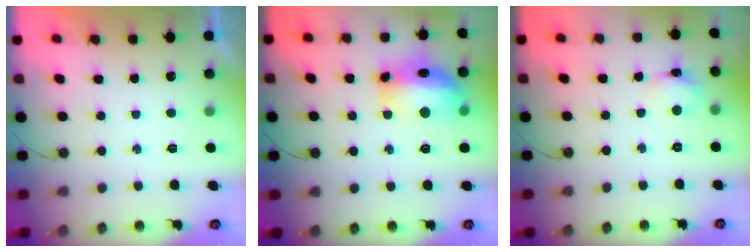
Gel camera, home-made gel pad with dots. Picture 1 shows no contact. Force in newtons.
{"total": 15.0, "press": 14.9, "slide": 1.3}
{"total": 3.9, "press": 3.9, "slide": 0.3}